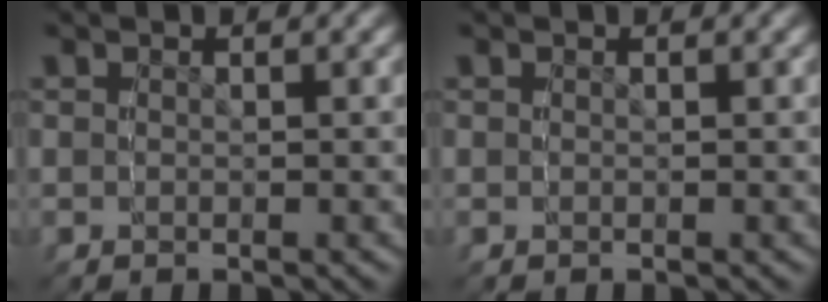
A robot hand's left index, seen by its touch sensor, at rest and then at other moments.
{"total": 0.0}